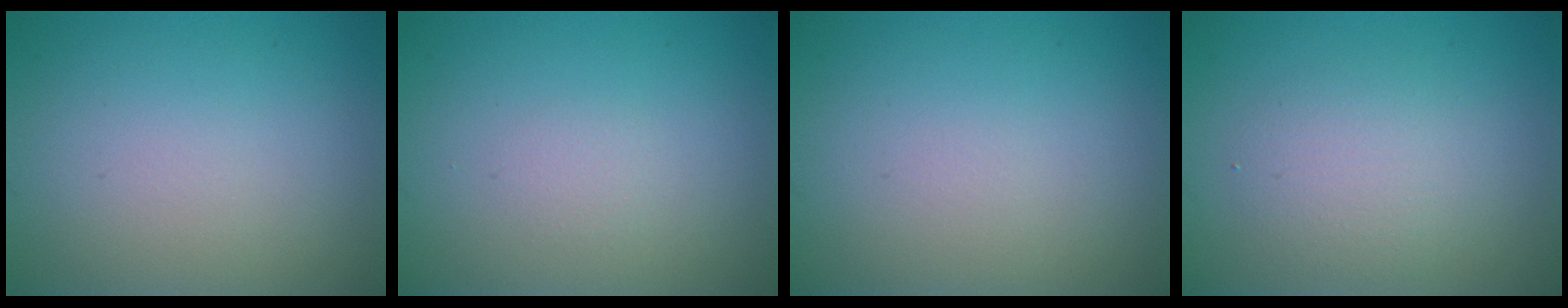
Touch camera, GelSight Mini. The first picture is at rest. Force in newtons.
{"total": 0.5, "press": 0.5, "slide": 0.1}
{"total": 0.0}
{"total": 2.7, "press": 2.7, "slide": 0.0}